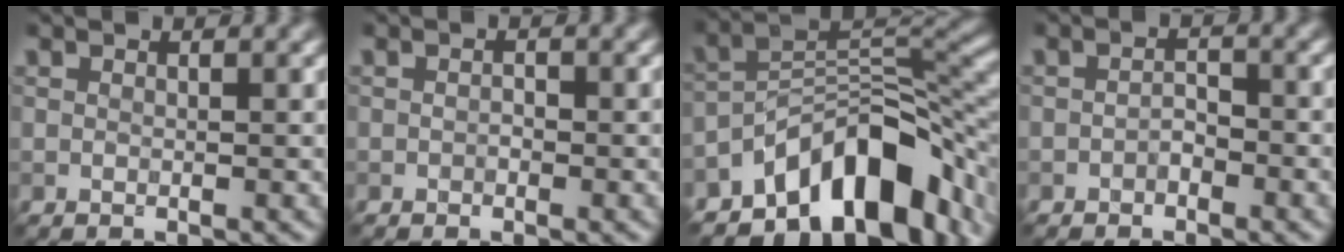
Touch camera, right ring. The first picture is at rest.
{"total": 0.7, "force": [-0.5, 0.4, 0.4], "torque": [-0.008, 0.002, -0.010]}
{"total": 11.7, "force": [-6.8, 5.5, 7.7], "torque": [-0.097, 0.007, -0.128]}
{"total": 1.4, "force": [-0.9, 0.7, 0.8], "torque": [-0.017, 0.005, -0.020]}